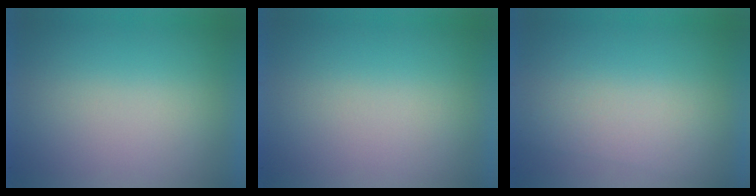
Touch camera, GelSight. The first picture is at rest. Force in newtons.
{"total": 0.0}
{"total": 2.0}